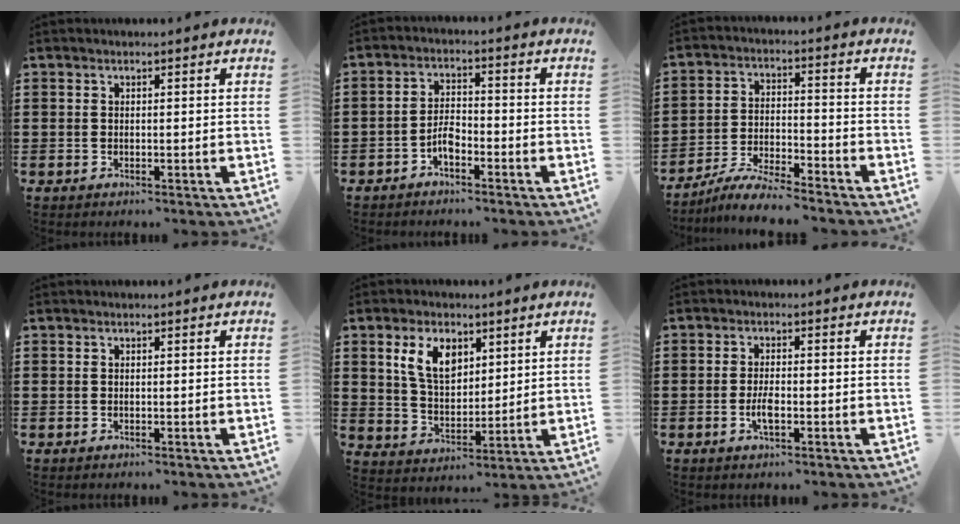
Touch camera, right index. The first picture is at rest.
{"total": 3.6, "force": [-2.2, 1.4, 2.5], "torque": [-0.053, 0.003, -0.044]}
{"total": 6.1, "force": [-5.9, 0.0, 1.7], "torque": [-0.040, -0.004, -0.116]}
{"total": 0.0}
{"total": 7.2, "force": [3.3, 4.3, 4.7], "torque": [-0.102, 0.012, 0.058]}
{"total": 3.1, "force": [-1.1, 0.7, 2.8], "torque": [-0.057, -0.003, -0.021]}